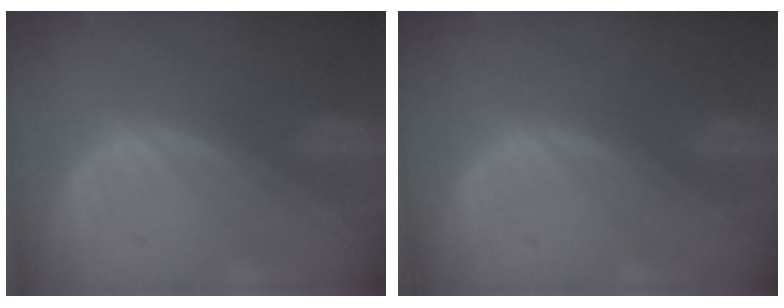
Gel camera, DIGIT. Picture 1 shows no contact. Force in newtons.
{"total": 0.0}